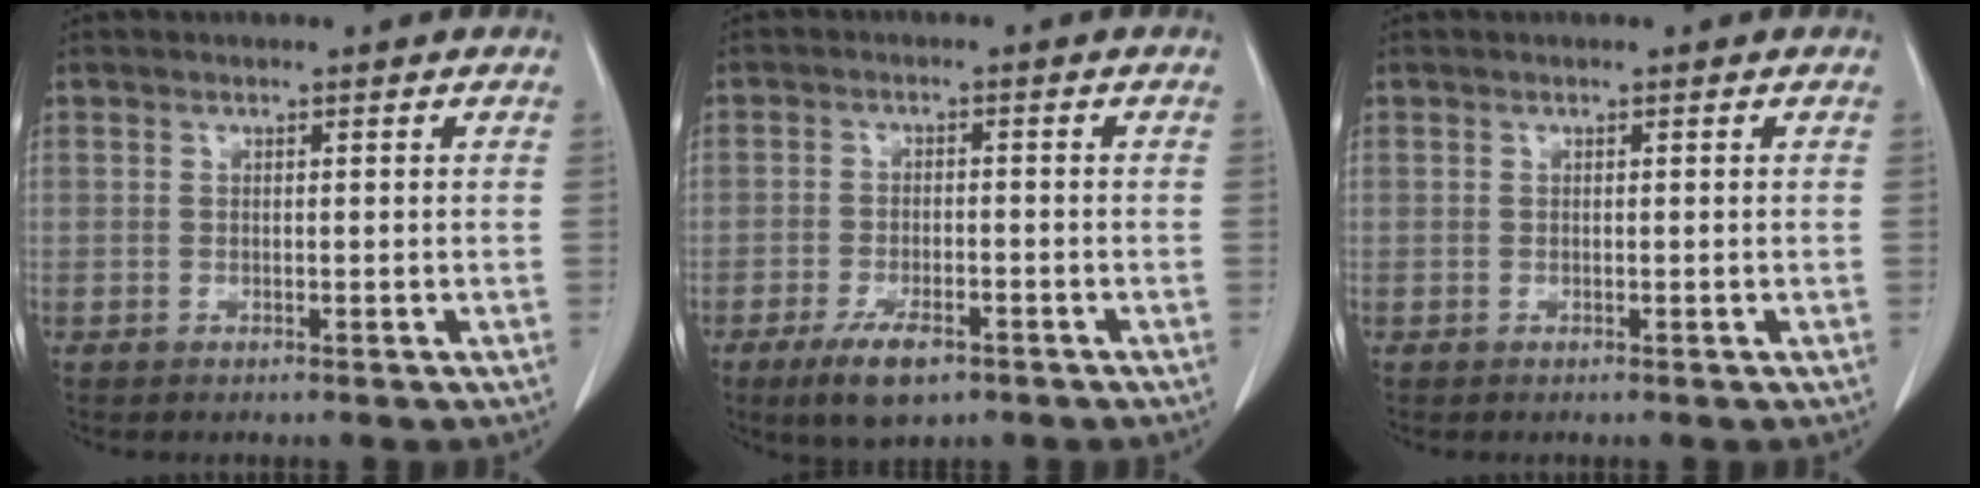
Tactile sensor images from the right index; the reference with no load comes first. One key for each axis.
{"total": 6.3, "fx": -3.9, "fy": 2.3, "fz": 4.4, "tx": -0.083, "ty": -0.008, "tz": -0.060}
{"total": 0.0}